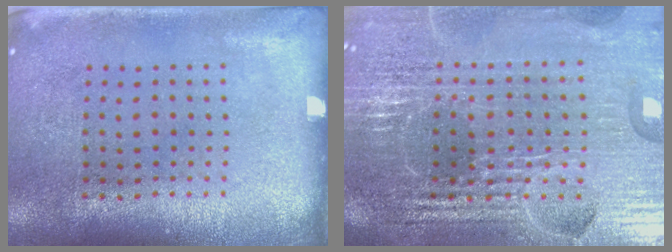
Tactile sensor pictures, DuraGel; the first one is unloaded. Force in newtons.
{"total": 6.6, "press": 5.8, "slide": 3.2}